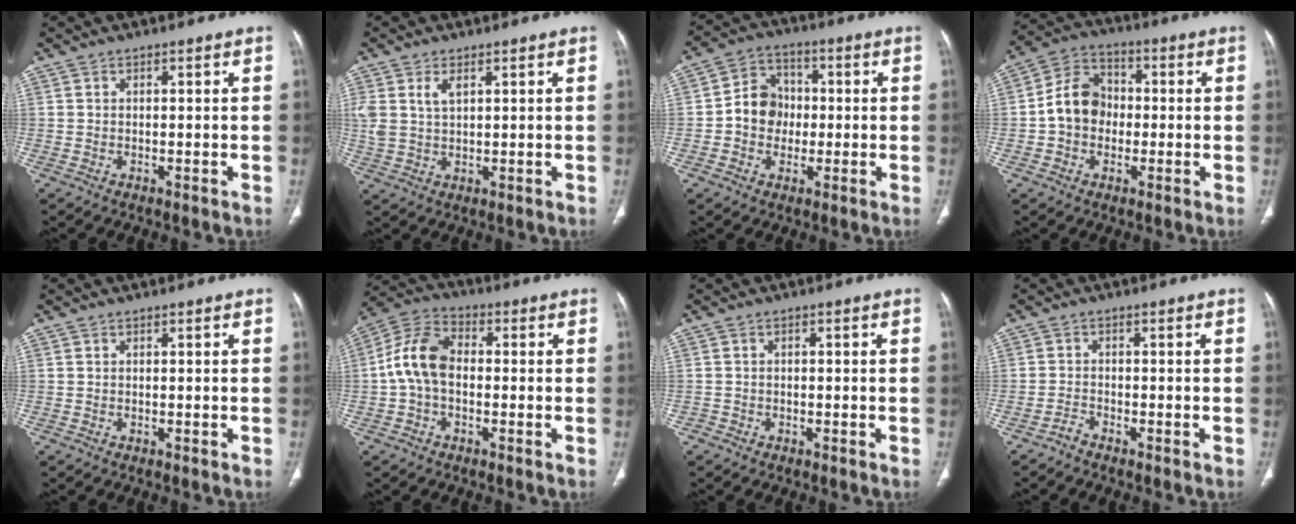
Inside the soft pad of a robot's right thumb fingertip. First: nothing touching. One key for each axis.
{"total": 5.0, "fx": 2.1, "fy": 2.8, "fz": 3.6, "tx": -0.078, "ty": -0.002, "tz": 0.050}
{"total": 8.6, "fx": -0.7, "fy": 7.6, "fz": 4.1, "tx": -0.038, "ty": 0.025, "tz": -0.023}
{"total": 9.7, "fx": -0.8, "fy": 7.9, "fz": 5.6, "tx": -0.084, "ty": 0.032, "tz": -0.027}
{"total": 0.0}
{"total": 9.7, "fx": -0.6, "fy": 6.3, "fz": 7.4, "tx": -0.141, "ty": 0.029, "tz": -0.024}
{"total": 1.0, "fx": -0.6, "fy": 0.8, "fz": 0.0, "tx": 0.006, "ty": 0.005, "tz": -0.017}
{"total": 1.5, "fx": -1.4, "fy": 0.3, "fz": 0.3, "tx": -0.011, "ty": 0.006, "tz": -0.029}